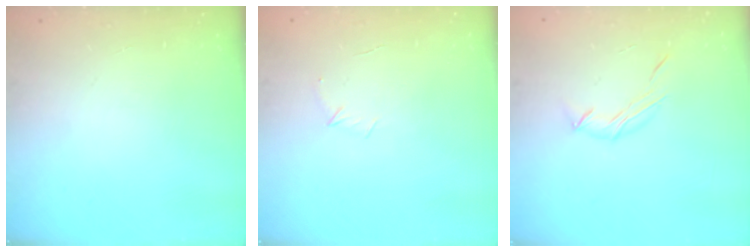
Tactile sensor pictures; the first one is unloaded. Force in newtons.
{"total": 3.9, "press": 3.8, "slide": 1.1}
{"total": 6.0, "press": 5.8, "slide": 1.4}